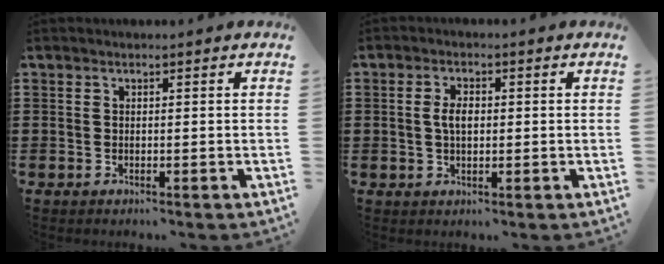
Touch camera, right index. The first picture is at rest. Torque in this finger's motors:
{"motor_torque": [1.49, 0.62, 0.44, 0.12]}